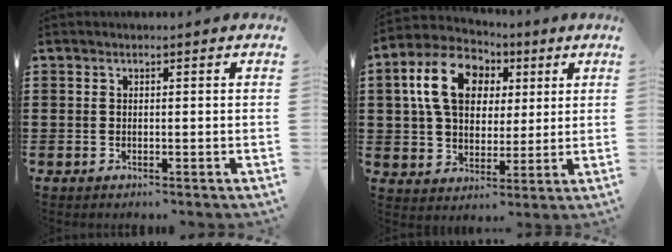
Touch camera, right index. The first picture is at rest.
{"total": 12.0, "force": [3.9, 8.6, 7.4], "torque": [-0.157, 0.016, 0.067]}